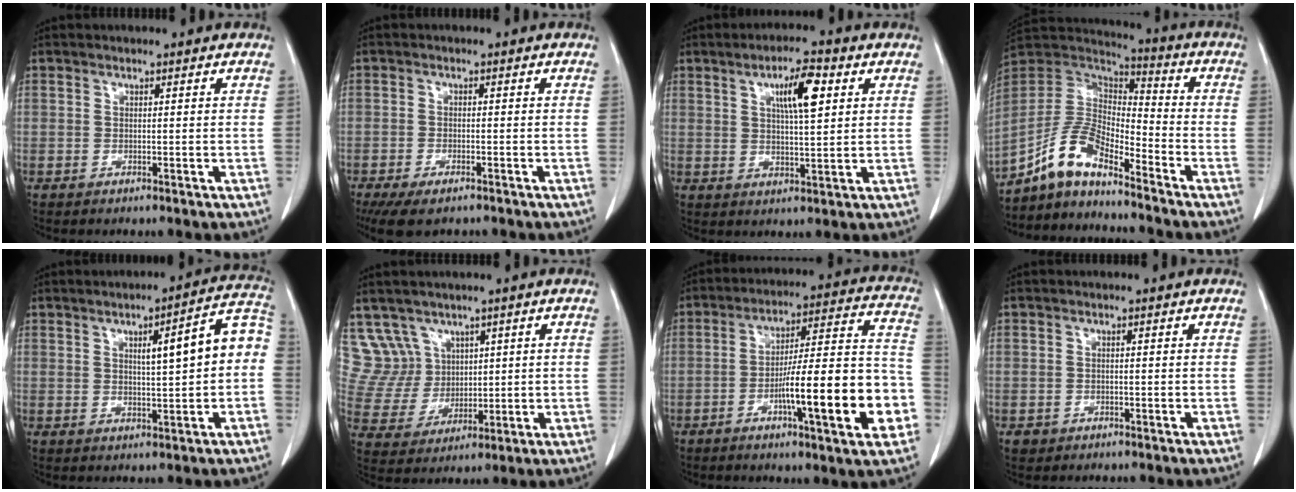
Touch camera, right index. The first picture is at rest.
{"total": 6.0, "force": [-4.5, 2.1, 3.4], "torque": [-0.055, -0.011, -0.072]}
{"total": 7.4, "force": [2.8, 1.3, 6.7], "torque": [-0.116, 0.005, 0.046]}
{"total": 10.8, "force": [-8.4, 2.8, 6.2], "torque": [-0.139, 0.026, -0.162]}
{"total": 9.3, "force": [0.8, 1.3, 9.2], "torque": [-0.123, 0.028, 0.010]}
{"total": 9.0, "force": [5.4, 7.3, 0.3], "torque": [-0.017, 0.035, 0.123]}
{"total": 18.5, "force": [-5.9, 2.0, 17.5], "torque": [-0.234, 0.017, -0.082]}
{"total": 1.2, "force": [-0.6, 1.0, 0.1], "torque": [-0.006, 0.004, -0.009]}